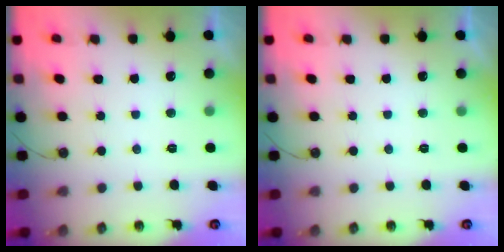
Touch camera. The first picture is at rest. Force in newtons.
{"total": 0.0}